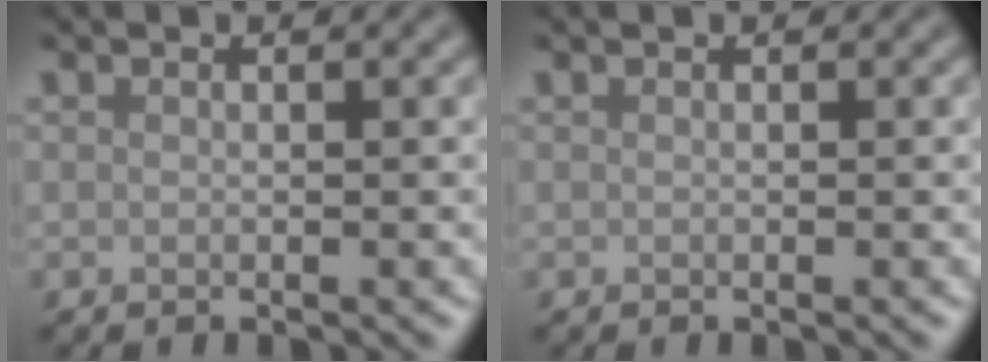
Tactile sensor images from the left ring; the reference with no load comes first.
{"total": 0.0}